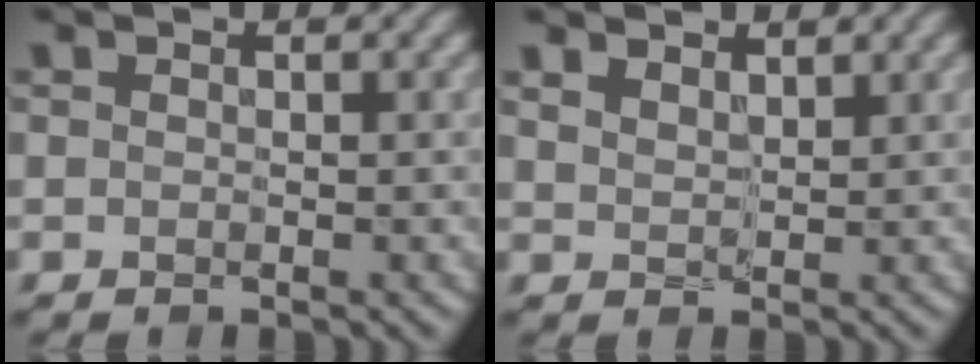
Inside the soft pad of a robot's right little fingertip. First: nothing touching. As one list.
[{"total": 4.0, "force": [3.0, 1.8, 1.8], "torque": [-0.046, 0.007, 0.045]}]